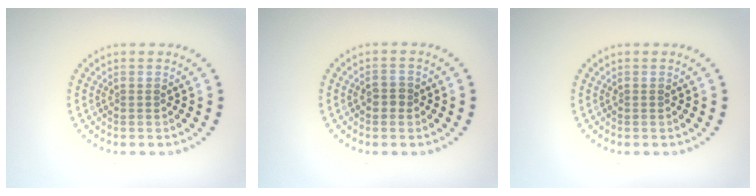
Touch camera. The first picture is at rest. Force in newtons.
{"total": 1.5, "press": 1.5, "slide": 0.4}
{"total": 0.0}